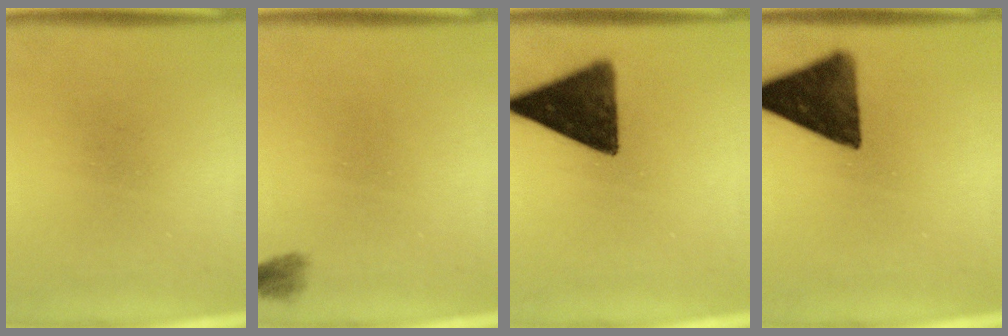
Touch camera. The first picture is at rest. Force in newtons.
{"total": 1.3}
{"total": 13.3}
{"total": 12.5}